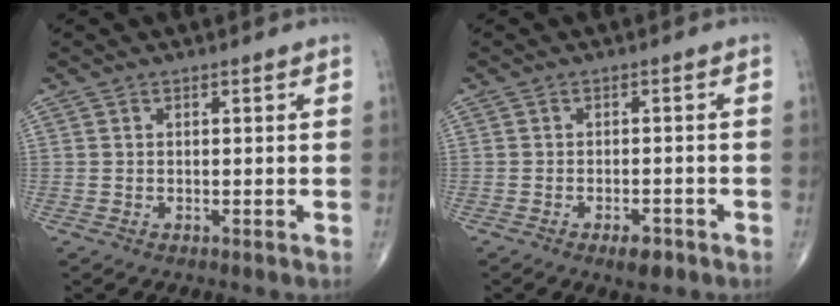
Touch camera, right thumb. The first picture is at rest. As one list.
[{"total": 3.3, "force": [-2.0, 1.3, 2.2], "torque": [-0.031, 0.004, -0.030]}]